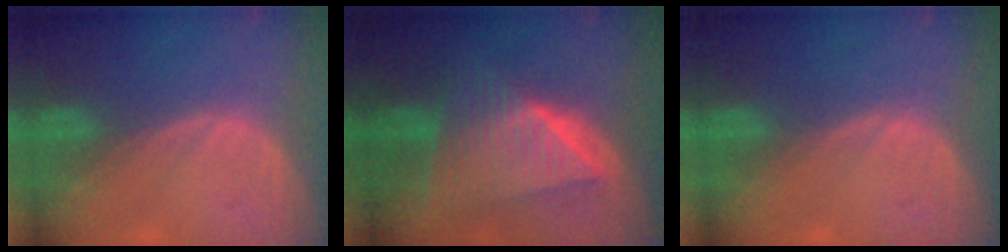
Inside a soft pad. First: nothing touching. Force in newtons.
{"total": 10.0, "press": 10.0, "slide": 0.6}
{"total": 0.0}